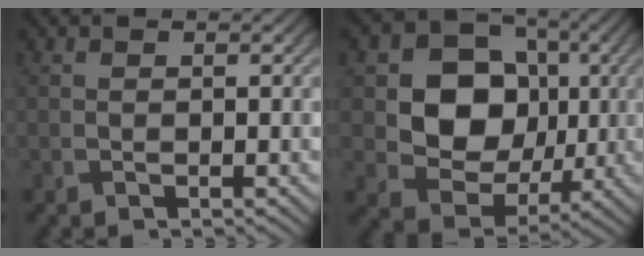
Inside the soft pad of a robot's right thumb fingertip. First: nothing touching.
{"total": 11.4, "force": [1.1, 9.5, 6.2], "torque": [-0.123, -0.007, 0.007]}